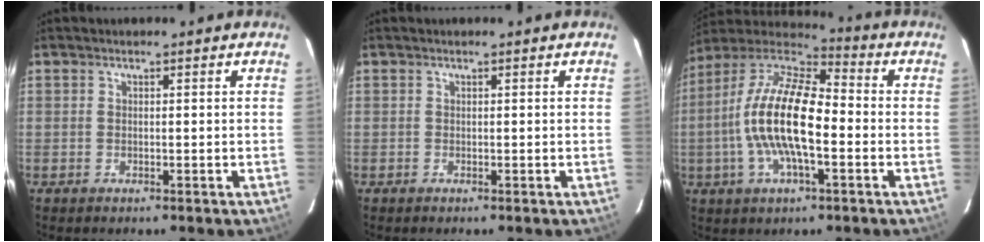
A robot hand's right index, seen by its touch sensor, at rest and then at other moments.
{"total": 0.0}
{"total": 17.1, "force": [-2.7, 6.1, 15.8], "torque": [-0.301, 0.001, -0.060]}